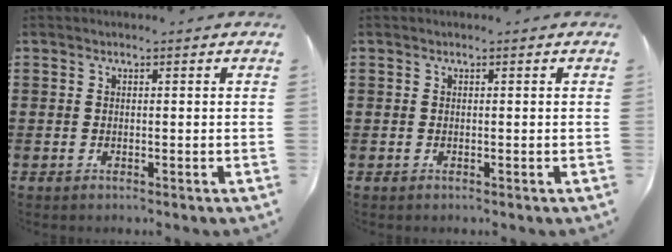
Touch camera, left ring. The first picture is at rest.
{"total": 0.0}